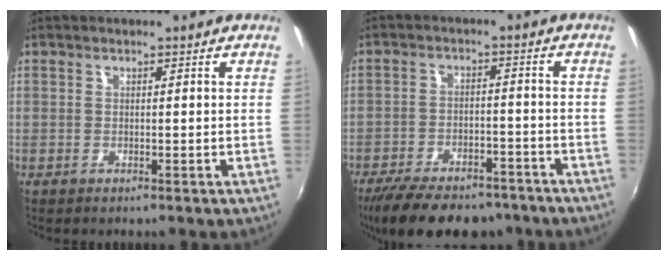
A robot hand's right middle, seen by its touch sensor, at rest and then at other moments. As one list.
[{"total": 17.6, "force": [-13.8, 7.0, 8.4], "torque": [-0.177, -0.017, -0.201]}]